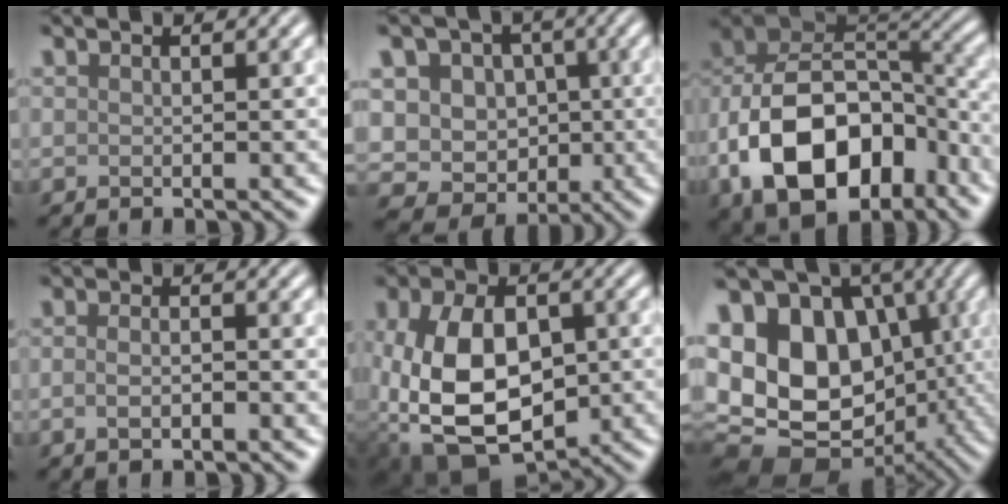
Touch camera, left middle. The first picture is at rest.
{"total": 10.6, "force": [0.1, 9.5, 4.7], "torque": [-0.074, 0.042, -0.032]}
{"total": 14.8, "force": [-5.2, 9.5, 10.1], "torque": [-0.183, 0.000, -0.096]}
{"total": 2.5, "force": [-0.6, 1.2, 2.1], "torque": [-0.024, -0.002, -0.017]}
{"total": 12.9, "force": [-1.9, 8.4, 9.6], "torque": [-0.203, -0.025, -0.024]}
{"total": 15.0, "force": [-0.1, 11.6, 9.6], "torque": [-0.181, -0.002, -0.006]}